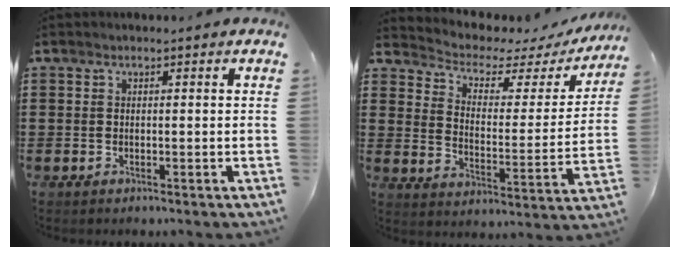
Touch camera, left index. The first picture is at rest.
{"total": 3.4, "force": [2.6, 1.6, 1.5], "torque": [-0.048, -0.021, 0.035]}